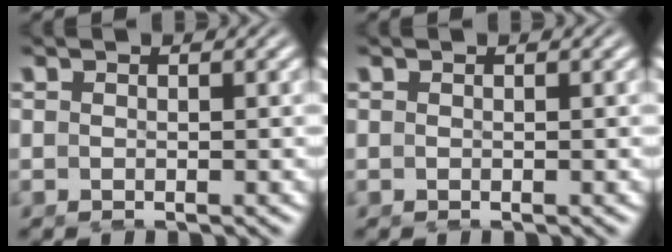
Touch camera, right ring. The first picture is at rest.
{"total": 0.0}